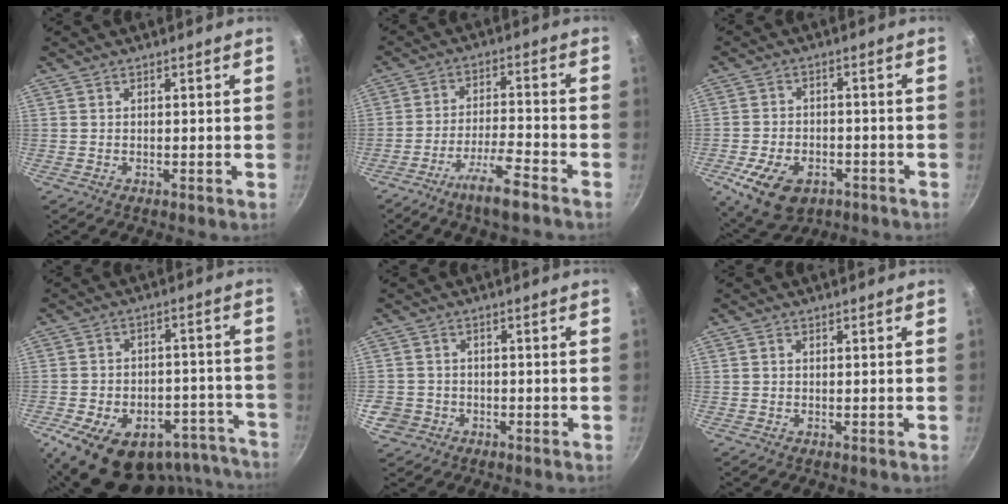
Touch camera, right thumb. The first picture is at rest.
{"total": 9.2, "force": [-6.2, 1.6, 6.6], "torque": [-0.128, 0.039, -0.110]}
{"total": 11.6, "force": [-5.1, 7.5, 7.2], "torque": [-0.117, 0.015, -0.076]}
{"total": 25.7, "force": [-15.8, 14.9, 13.8], "torque": [-0.171, 0.057, -0.203]}
{"total": 5.6, "force": [-1.8, 5.1, 1.7], "torque": [-0.035, 0.024, -0.027]}
{"total": 0.7, "force": [0.2, 0.6, 0.3], "torque": [-0.004, 0.004, 0.003]}